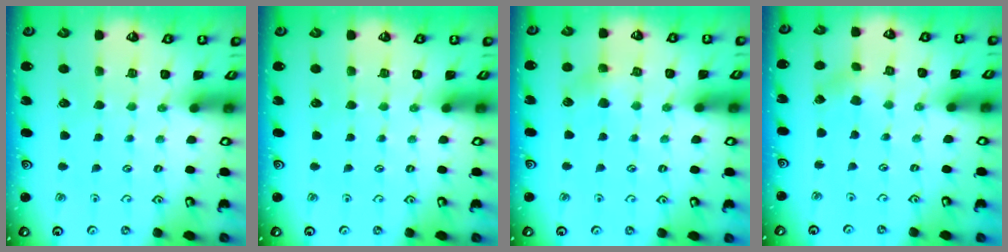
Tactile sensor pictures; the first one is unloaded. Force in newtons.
{"total": 0.0}
{"total": 5.7, "press": 5.7, "slide": 0.4}
{"total": 1.4, "press": 1.4, "slide": 0.2}